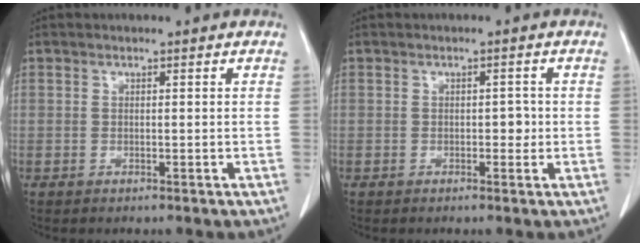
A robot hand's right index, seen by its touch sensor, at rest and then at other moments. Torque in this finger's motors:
{"motor_torque": [0.12, -0.08, 0.00, 0.00]}